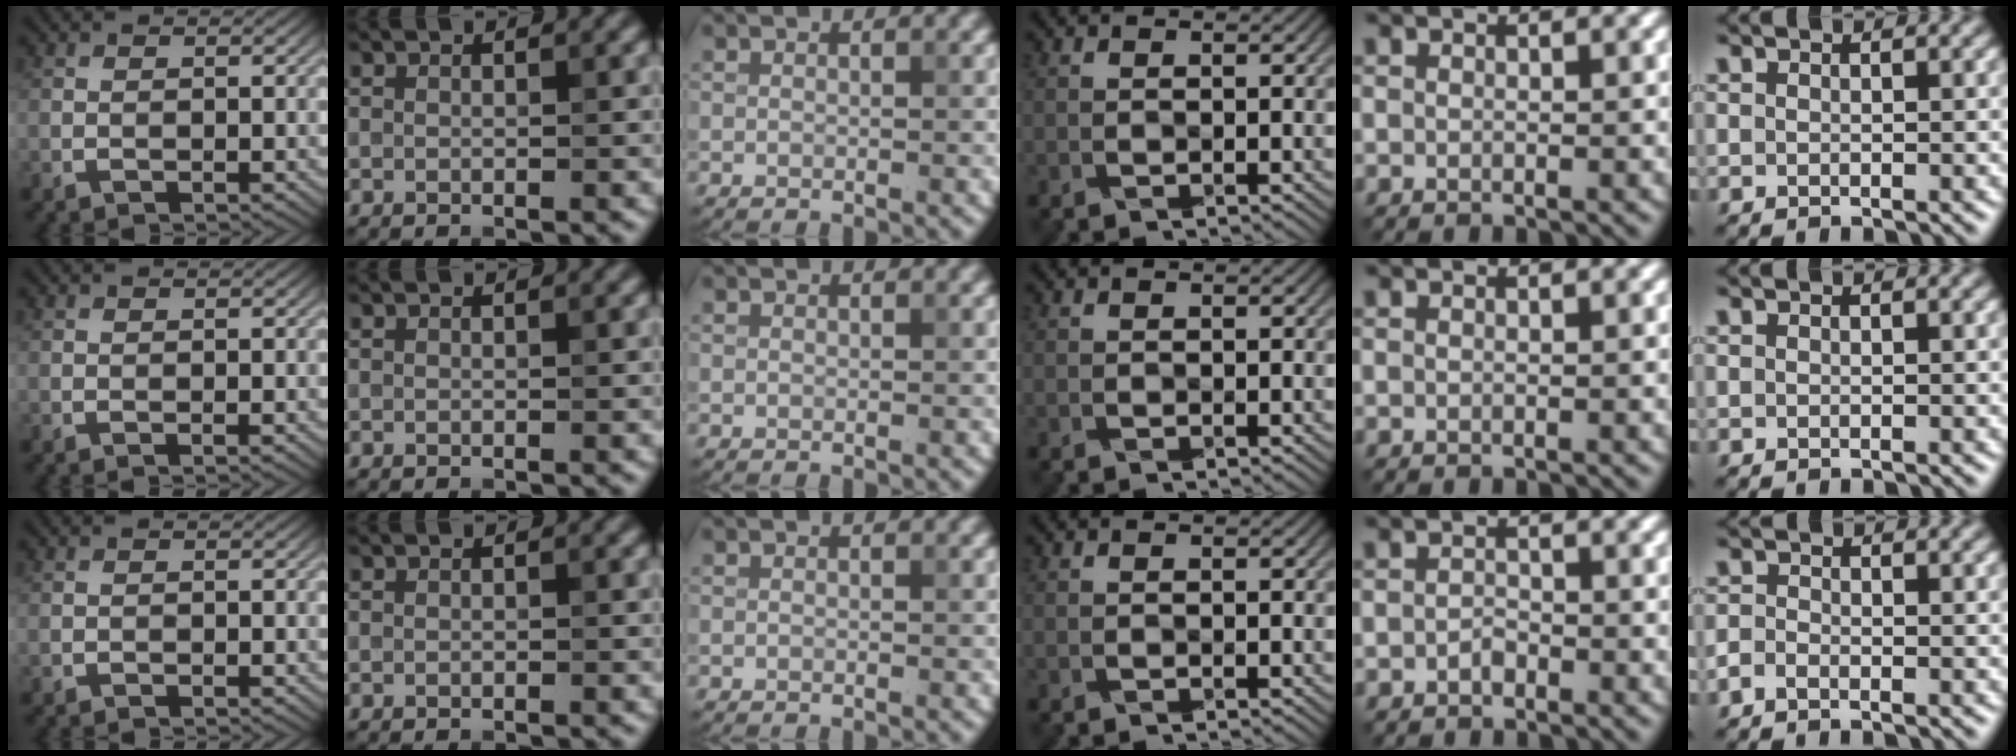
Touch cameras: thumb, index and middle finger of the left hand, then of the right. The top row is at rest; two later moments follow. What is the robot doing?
{"motion": "wrap", "object": "cellophane"}